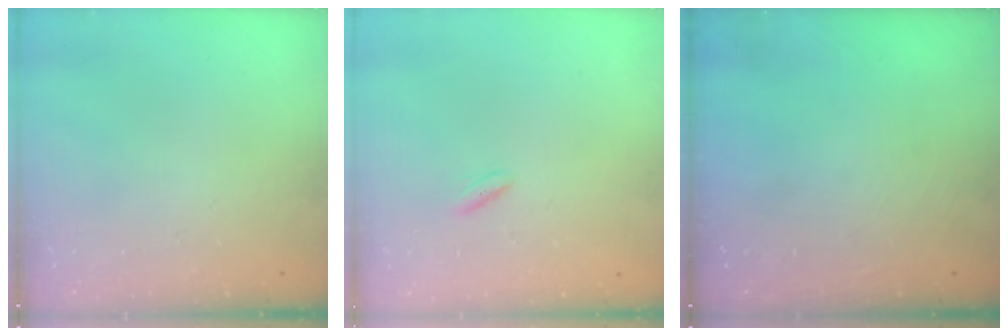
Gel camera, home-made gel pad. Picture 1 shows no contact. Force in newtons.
{"total": 2.2, "press": 2.0, "slide": 1.0}
{"total": 0.0}